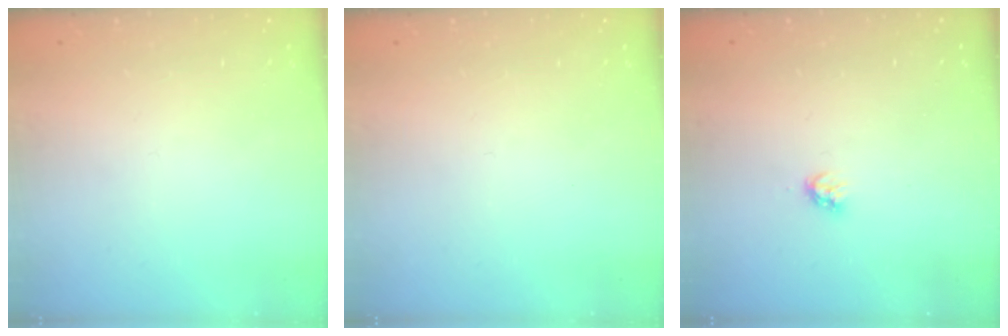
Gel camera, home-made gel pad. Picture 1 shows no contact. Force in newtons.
{"total": 0.0}
{"total": 2.4, "press": 2.4, "slide": 0.3}